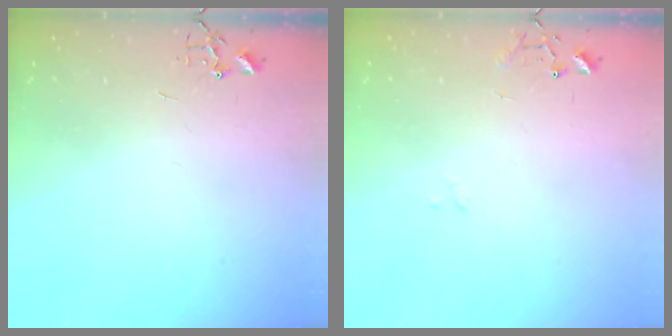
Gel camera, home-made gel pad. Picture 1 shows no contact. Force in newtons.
{"total": 8.0, "press": 8.0, "slide": 0.9}